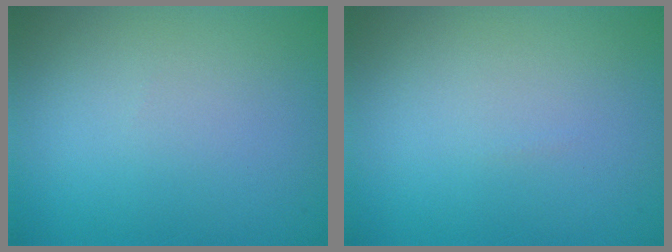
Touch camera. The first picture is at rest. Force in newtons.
{"total": 0.0}